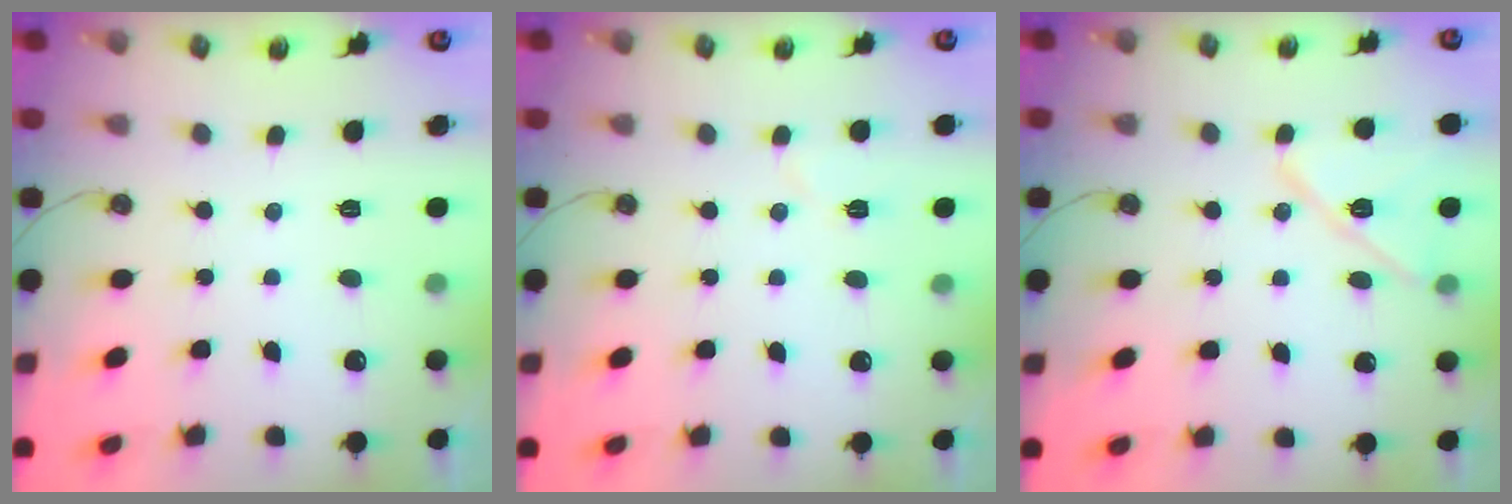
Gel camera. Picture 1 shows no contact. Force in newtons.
{"total": 5.1, "press": 4.5, "slide": 2.5}
{"total": 12.2, "press": 12.2, "slide": 0.8}